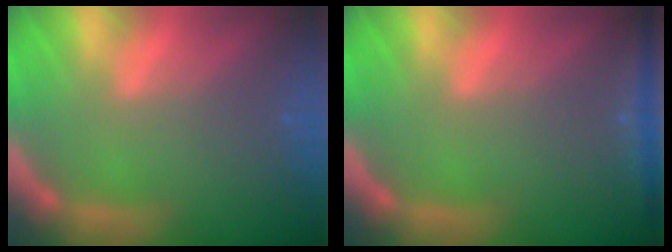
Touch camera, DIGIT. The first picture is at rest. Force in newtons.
{"total": 2.9}